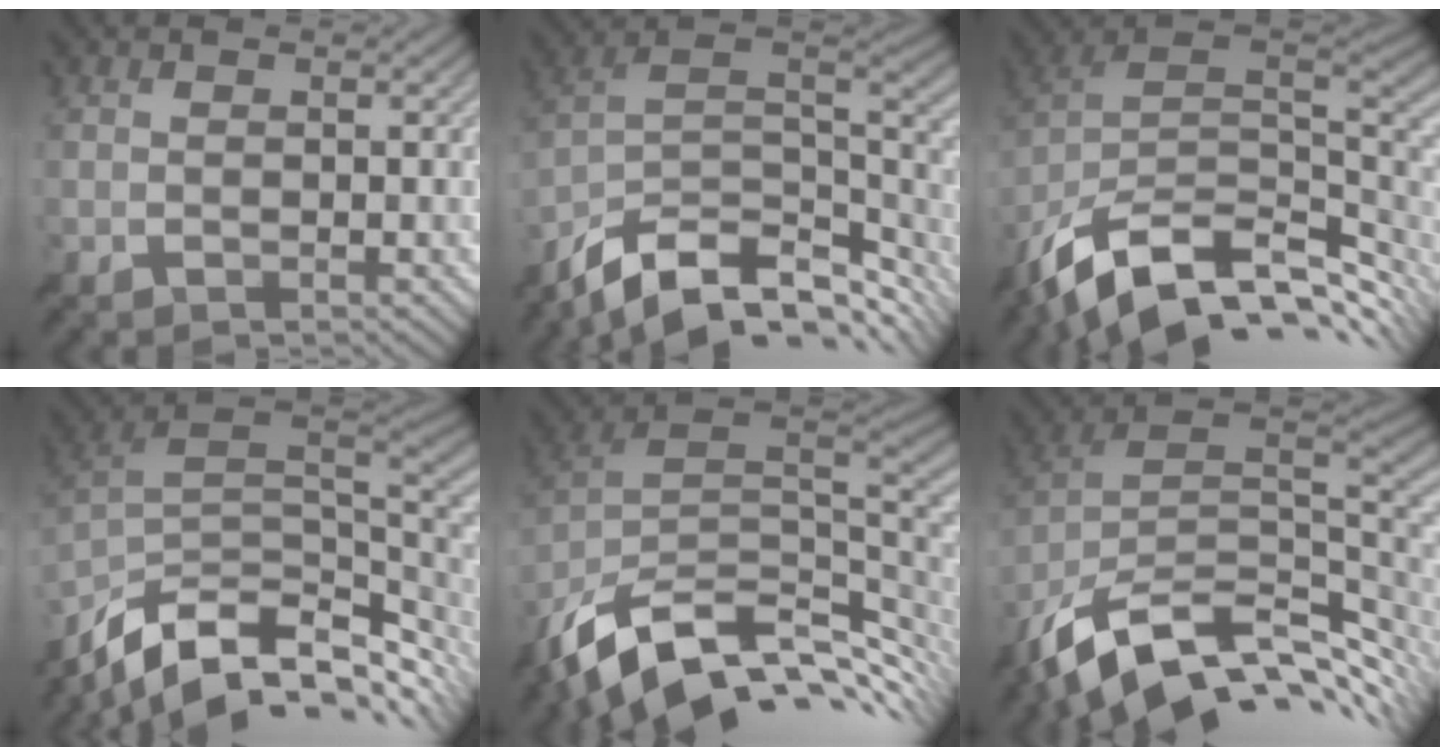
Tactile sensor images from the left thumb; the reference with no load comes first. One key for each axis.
{"total": 14.5, "fx": -8.2, "fy": 7.2, "fz": 9.6, "tx": -0.223, "ty": -0.018, "tz": -0.133}
{"total": 15.4, "fx": -6.6, "fy": 8.2, "fz": 11.3, "tx": -0.249, "ty": -0.025, "tz": -0.114}
{"total": 13.7, "fx": -5.6, "fy": 7.6, "fz": 10.0, "tx": -0.230, "ty": -0.020, "tz": -0.097}
{"total": 14.5, "fx": -5.9, "fy": 7.8, "fz": 10.7, "tx": -0.240, "ty": -0.025, "tz": -0.096}
{"total": 14.9, "fx": -6.1, "fy": 7.7, "fz": 11.2, "tx": -0.247, "ty": -0.022, "tz": -0.104}